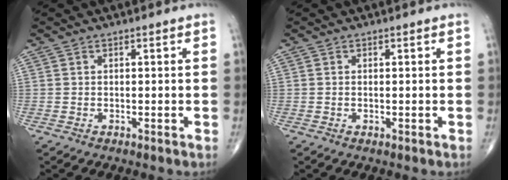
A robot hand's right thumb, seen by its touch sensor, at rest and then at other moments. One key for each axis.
{"total": 0.0}